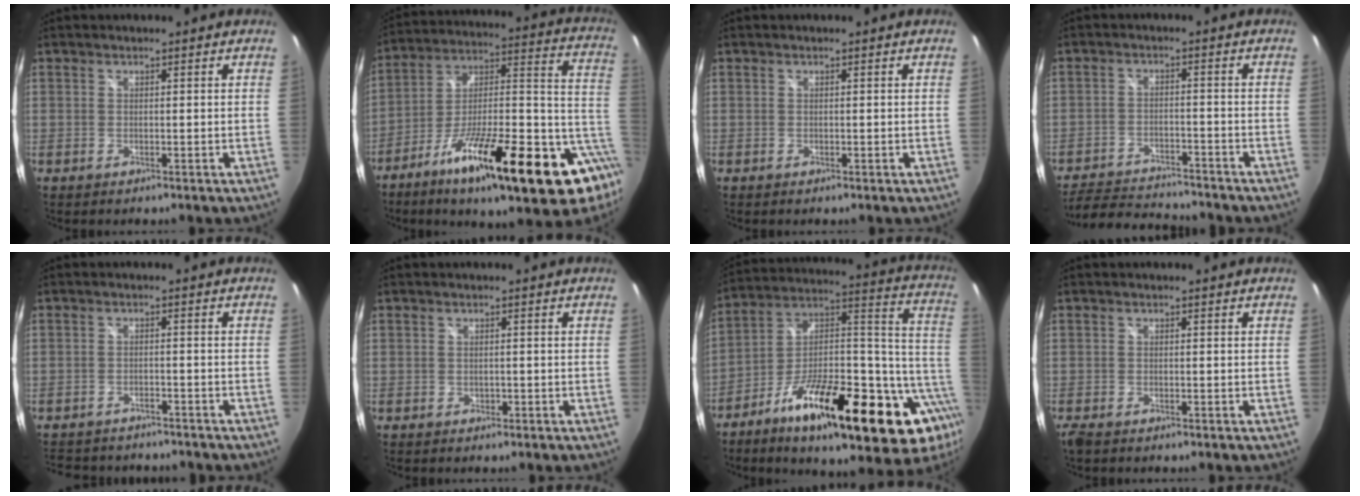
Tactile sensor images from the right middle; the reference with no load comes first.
{"total": 27.1, "force": [-10.1, 6.3, 24.4], "torque": [-0.328, -0.008, -0.163]}
{"total": 0.0}
{"total": 12.3, "force": [-11.1, 2.9, 4.2], "torque": [-0.106, -0.001, -0.173]}
{"total": 9.8, "force": [-8.4, 3.7, 3.3], "torque": [-0.083, -0.010, -0.122]}
{"total": 0.5, "force": [0.0, 0.5, 0.0], "torque": [0.002, 0.001, 0.003]}
{"total": 31.2, "force": [-14.2, 9.9, 26.0], "torque": [-0.362, 0.017, -0.228]}
{"total": 2.0, "force": [-1.5, 0.8, 1.1], "torque": [-0.023, -0.009, -0.028]}